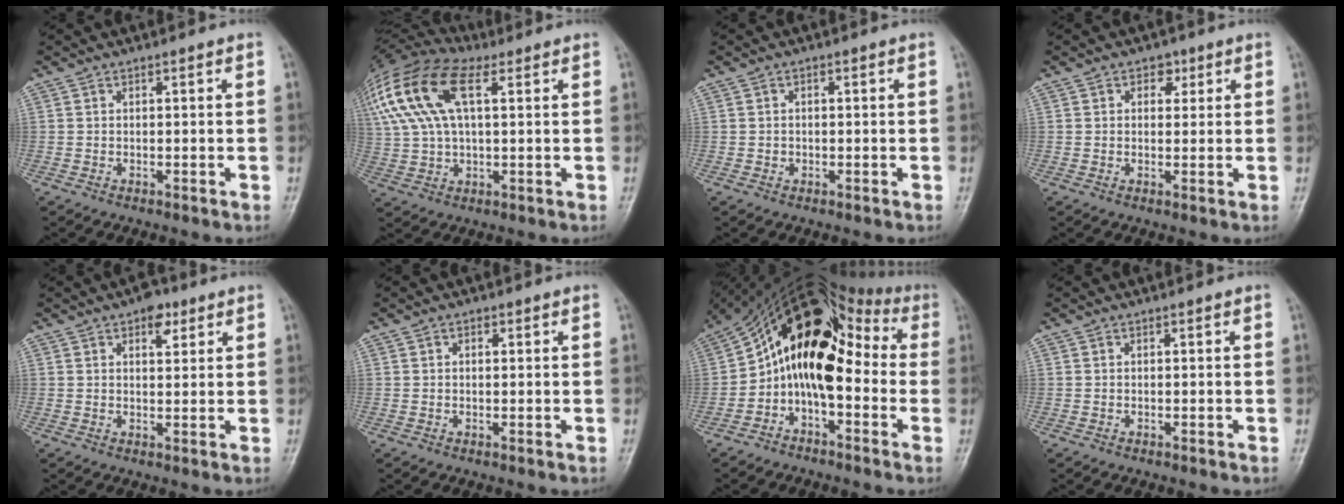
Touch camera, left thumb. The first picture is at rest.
{"total": 20.1, "force": [7.0, 9.9, 16.0], "torque": [-0.358, 0.035, 0.128]}
{"total": 0.8, "force": [-0.2, 0.8, 0.2], "torque": [0.001, 0.003, -0.003]}
{"total": 2.7, "force": [1.2, 2.1, 1.2], "torque": [0.005, -0.002, 0.012]}
{"total": 4.3, "force": [2.4, 2.3, 2.8], "torque": [-0.021, -0.008, 0.031]}
{"total": 0.9, "force": [0.3, 0.7, 0.5], "torque": [-0.004, 0.001, 0.003]}
{"total": 16.2, "force": [-1.0, 10.0, 12.7], "torque": [-0.174, 0.082, -0.032]}
{"total": 0.0}